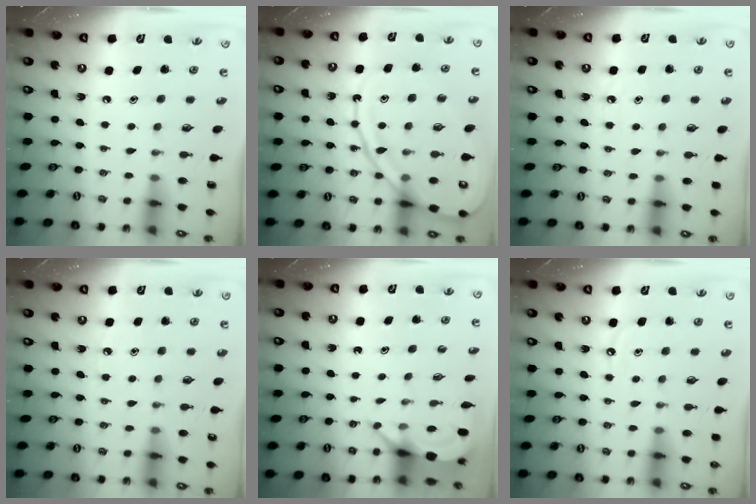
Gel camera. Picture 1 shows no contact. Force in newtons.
{"total": 14.3, "press": 14.3, "slide": 1.3}
{"total": 3.5, "press": 3.4, "slide": 0.5}
{"total": 3.4, "press": 3.4, "slide": 0.5}
{"total": 4.3, "press": 4.3, "slide": 0.2}
{"total": 5.5, "press": 5.4, "slide": 0.7}